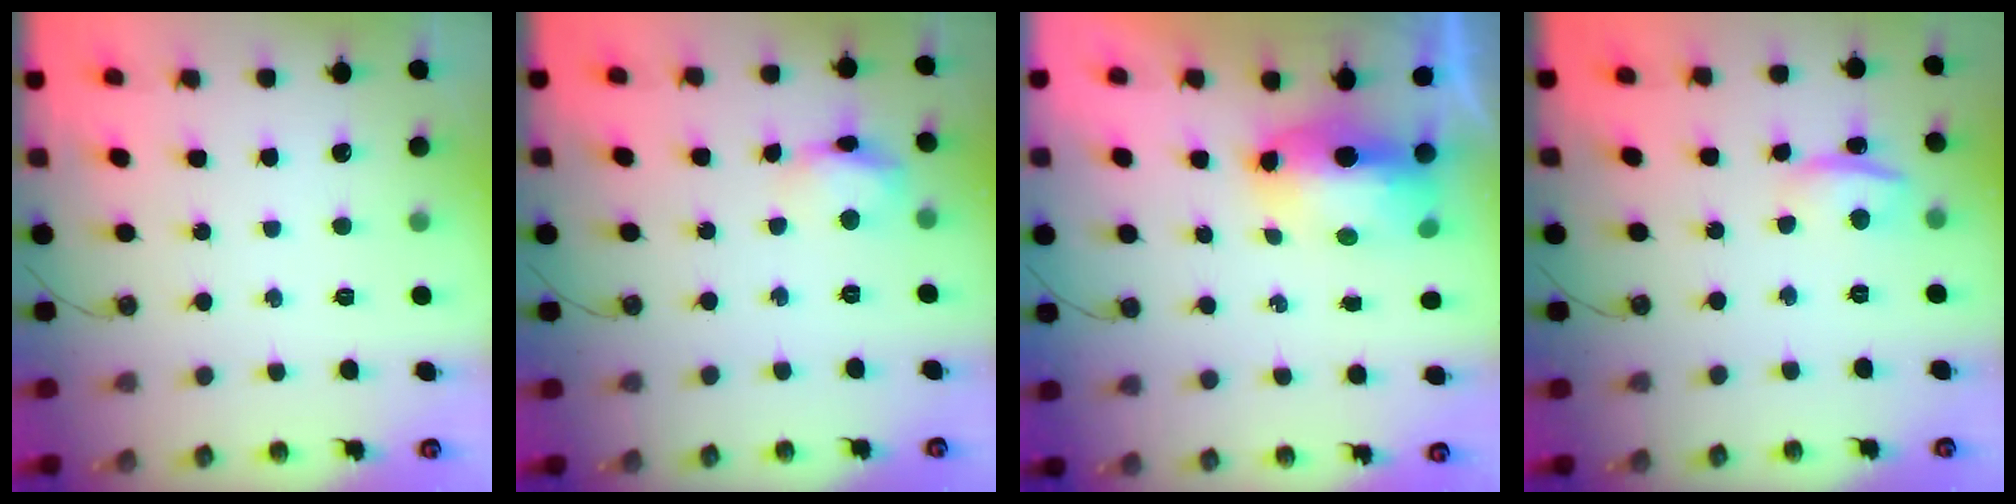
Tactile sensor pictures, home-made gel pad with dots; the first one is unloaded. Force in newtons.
{"total": 8.1, "press": 8.0, "slide": 0.9}
{"total": 9.4, "press": 9.2, "slide": 2.2}
{"total": 3.4, "press": 2.7, "slide": 2.1}